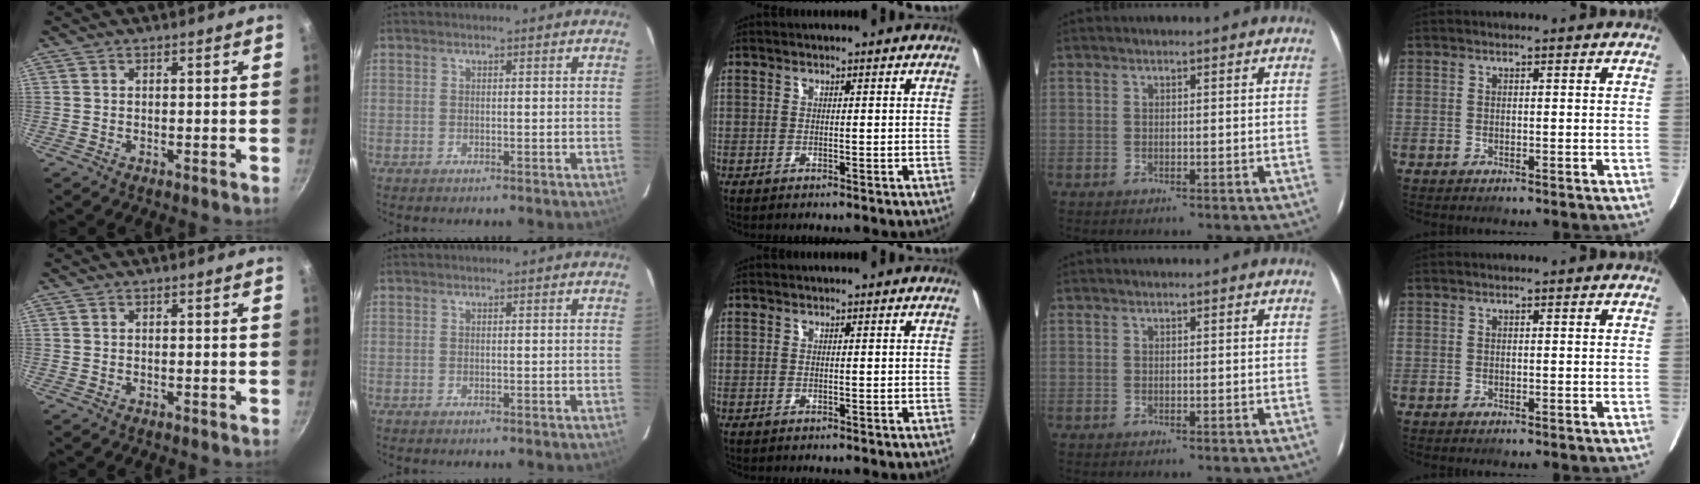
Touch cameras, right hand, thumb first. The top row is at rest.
{}